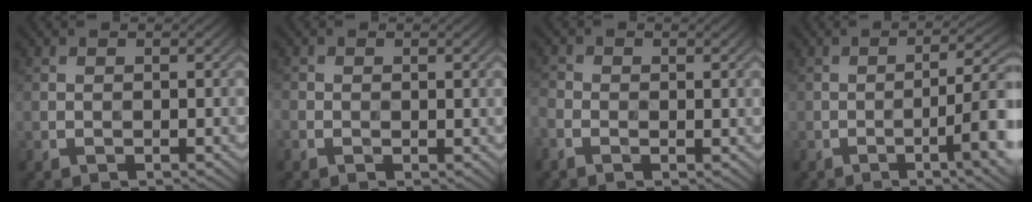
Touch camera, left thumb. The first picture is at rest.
{"total": 1.0, "force": [-0.1, 0.8, 0.6], "torque": [-0.011, -0.004, -0.004]}
{"total": 2.1, "force": [-0.8, 1.5, 1.3], "torque": [-0.037, -0.005, -0.023]}
{"total": 7.7, "force": [-1.5, 1.6, 7.4], "torque": [-0.113, 0.008, -0.023]}